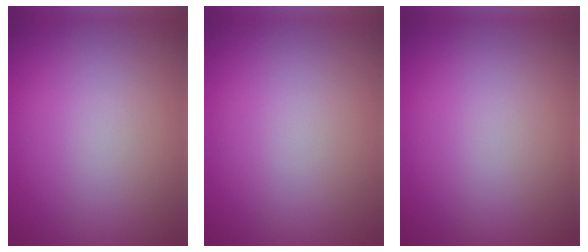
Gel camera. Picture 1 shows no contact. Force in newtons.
{"total": 0.0}
{"total": 0.0}